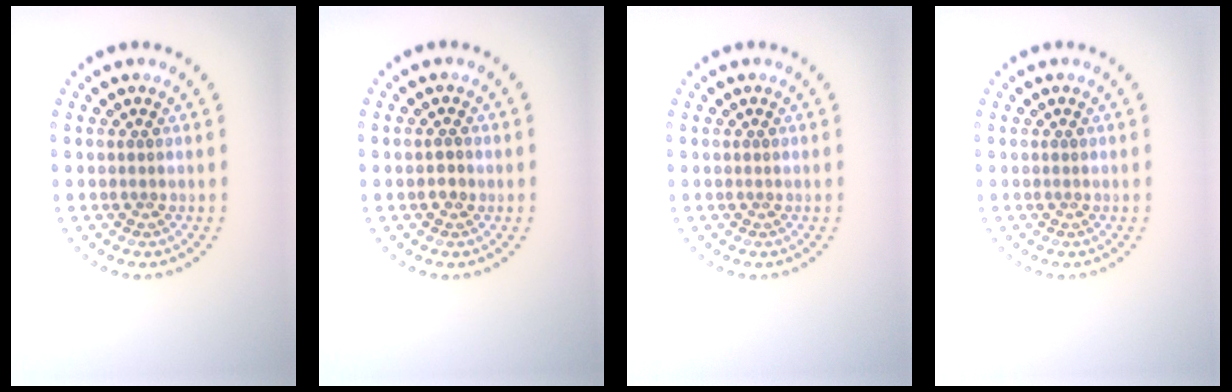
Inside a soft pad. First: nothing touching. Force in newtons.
{"total": 0.9, "press": 0.9, "slide": 0.2}
{"total": 0.0}
{"total": 0.0}